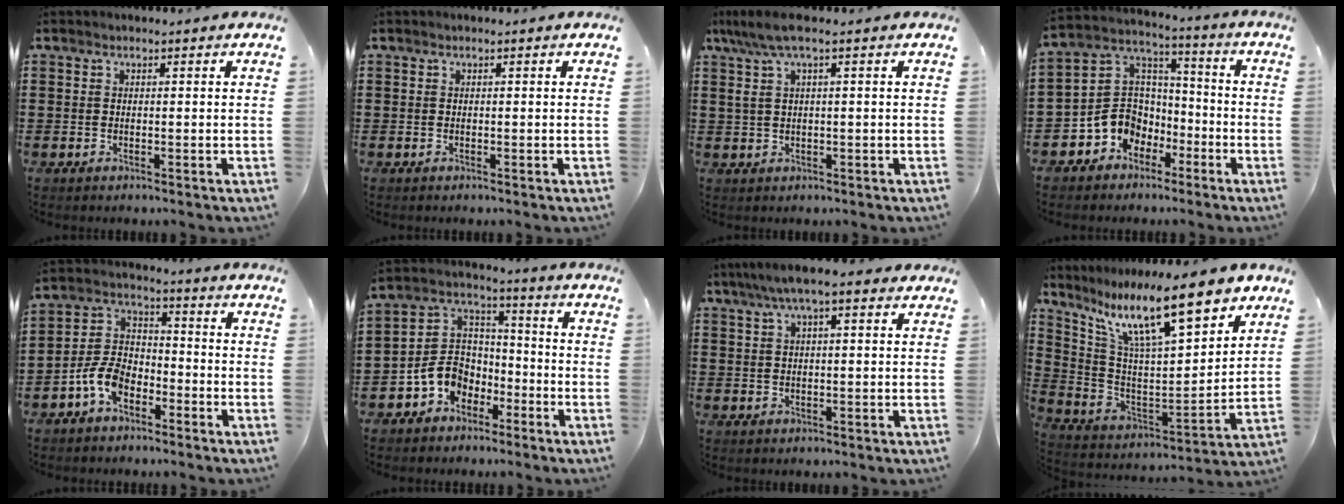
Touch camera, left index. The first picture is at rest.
{"total": 0.0}
{"total": 4.5, "force": [1.3, 0.7, 4.2], "torque": [-0.098, -0.004, 0.019]}
{"total": 7.4, "force": [-3.3, 6.5, 1.3], "torque": [-0.057, 0.007, -0.066]}
{"total": 7.1, "force": [-4.0, 4.1, 4.1], "torque": [-0.114, 0.005, -0.085]}
{"total": 7.2, "force": [-3.5, 6.0, 2.0], "torque": [-0.072, 0.012, -0.072]}
{"total": 5.5, "force": [3.3, 1.1, 4.2], "torque": [-0.088, 0.005, 0.057]}
{"total": 15.0, "force": [10.4, 3.4, 10.2], "torque": [-0.201, -0.056, 0.173]}